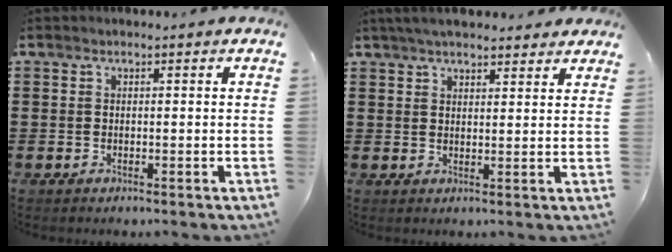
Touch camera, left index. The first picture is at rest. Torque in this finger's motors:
{"motor_torque": [2.14, 0.00, 1.06, 0.21]}